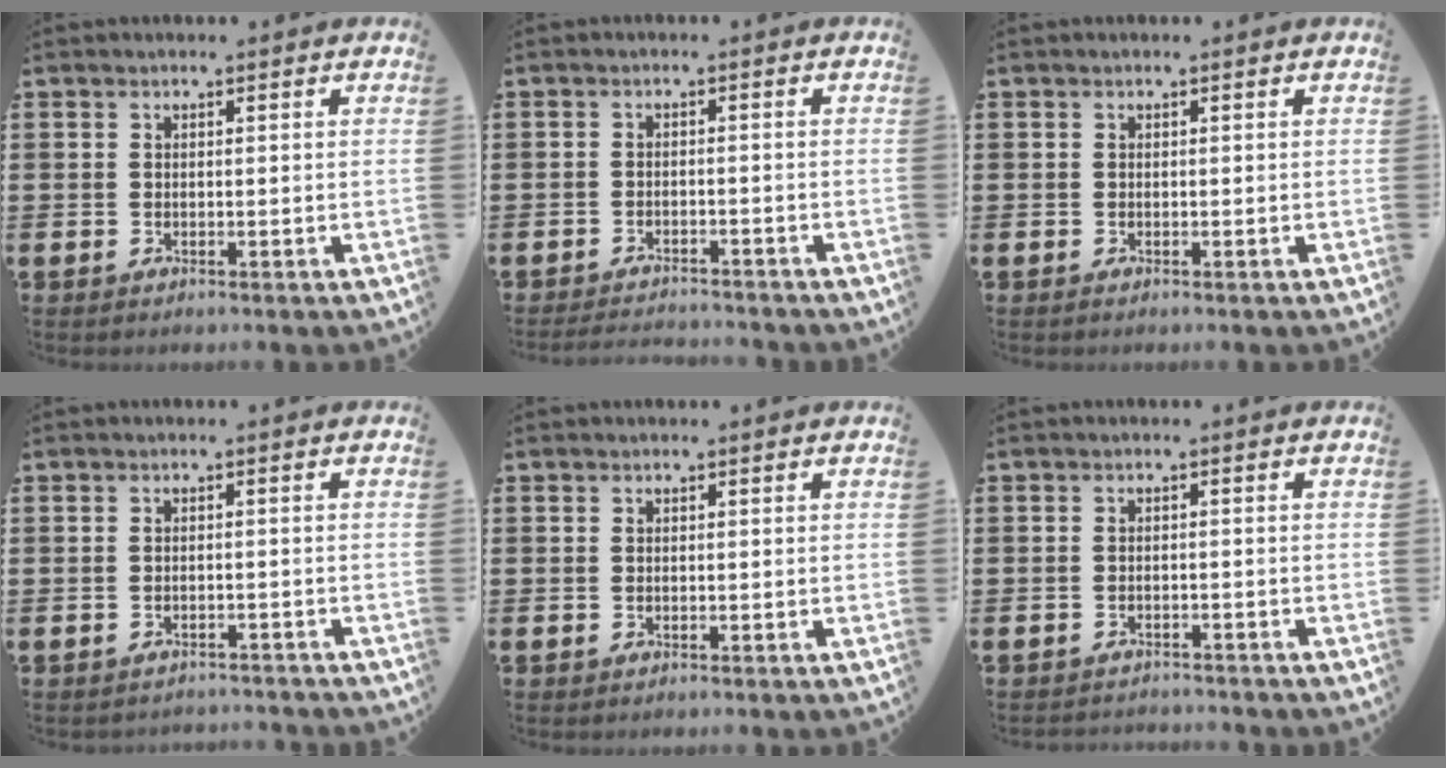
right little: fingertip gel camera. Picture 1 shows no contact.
{"total": 1.9, "force": [-1.9, -0.1, 0.1], "torque": [-0.004, 0.003, -0.039]}
{"total": 0.0}
{"total": 1.0, "force": [-1.0, 0.0, -0.1], "torque": [-0.002, 0.002, -0.021]}
{"total": 0.0}
{"total": 1.1, "force": [-1.1, 0.0, -0.1], "torque": [-0.001, 0.003, -0.024]}